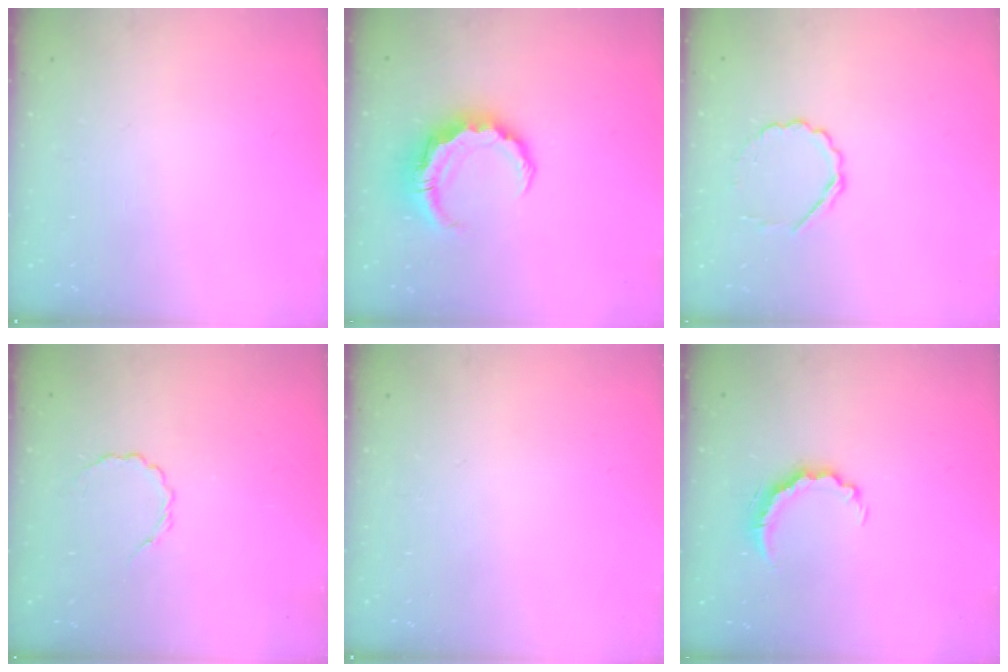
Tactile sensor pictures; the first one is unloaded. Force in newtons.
{"total": 8.4, "press": 8.3, "slide": 1.3}
{"total": 4.4, "press": 4.2, "slide": 1.5}
{"total": 2.9, "press": 2.7, "slide": 1.0}
{"total": 0.0}
{"total": 5.6, "press": 5.6, "slide": 0.7}